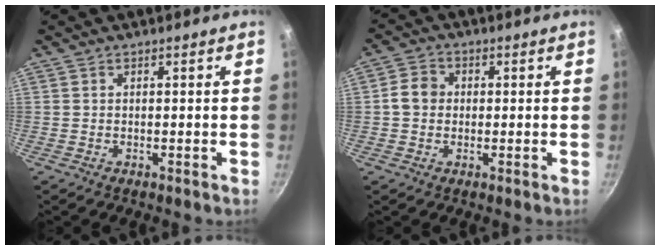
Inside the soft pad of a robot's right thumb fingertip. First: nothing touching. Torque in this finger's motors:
{"motor_torque": [0.53, 1.03, 0.41, -0.26, 0.01]}